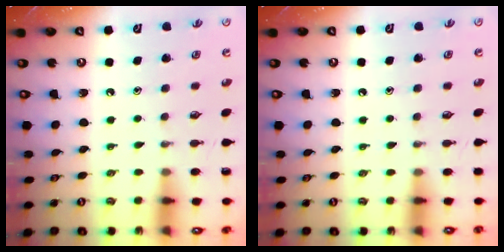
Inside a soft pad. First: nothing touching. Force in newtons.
{"total": 3.4, "press": 3.4, "slide": 0.5}